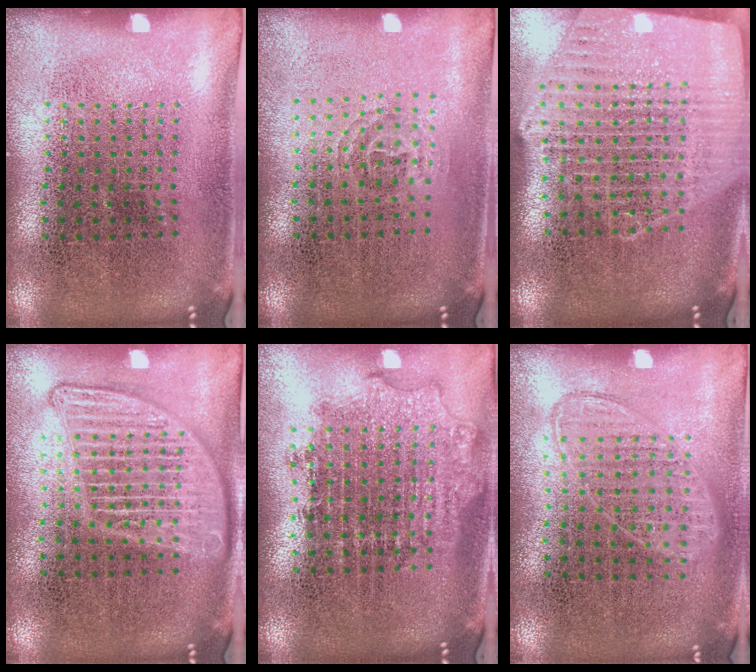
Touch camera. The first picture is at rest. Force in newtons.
{"total": 0.9, "press": 0.6, "slide": 0.7}
{"total": 2.7, "press": 2.3, "slide": 1.5}
{"total": 3.0, "press": 3.0, "slide": 0.3}
{"total": 1.8, "press": 1.4, "slide": 1.1}
{"total": 1.0, "press": 0.9, "slide": 0.4}